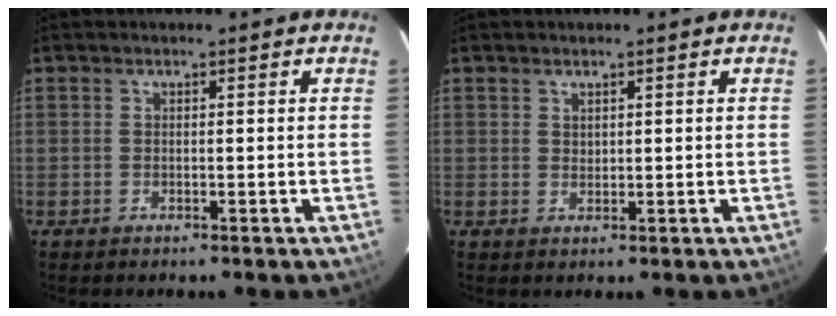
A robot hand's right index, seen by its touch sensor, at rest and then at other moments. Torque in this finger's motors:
{"motor_torque": [0.33, 0.14, 0.05, 0.00]}